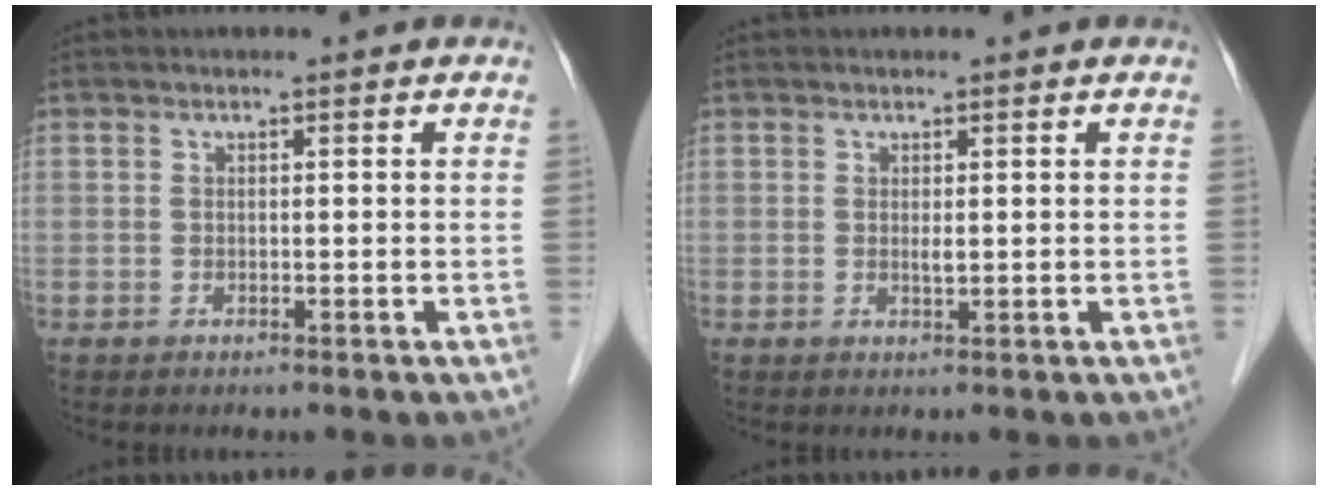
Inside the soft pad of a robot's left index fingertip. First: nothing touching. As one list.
[{"total": 0.9, "force": [0.0, 0.2, 0.9], "torque": [-0.020, -0.007, 0.002]}]